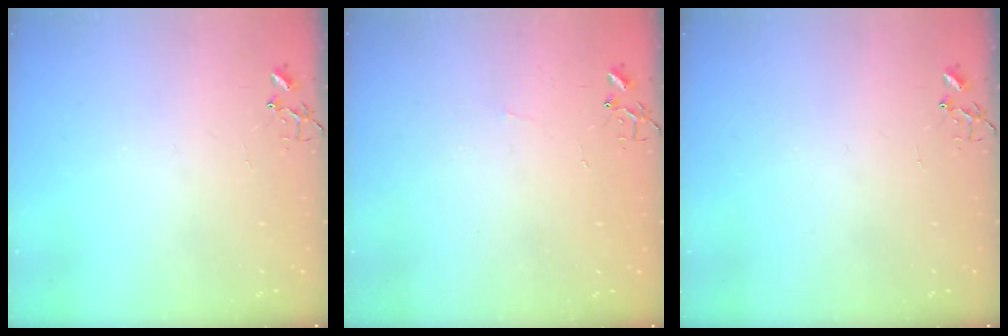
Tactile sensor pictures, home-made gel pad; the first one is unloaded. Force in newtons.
{"total": 2.3, "press": 2.3, "slide": 0.4}
{"total": 0.0}